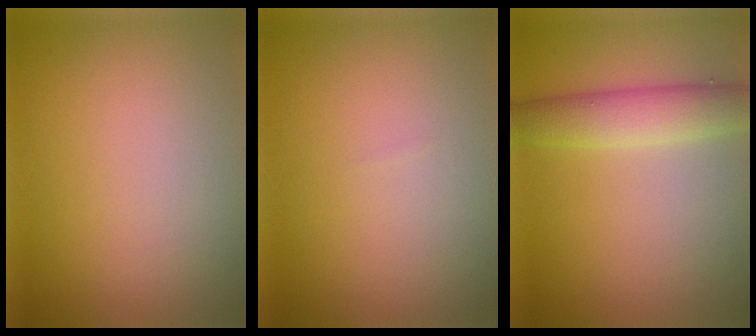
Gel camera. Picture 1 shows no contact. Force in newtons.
{"total": 0.0}
{"total": 3.9, "press": 3.9, "slide": 0.1}